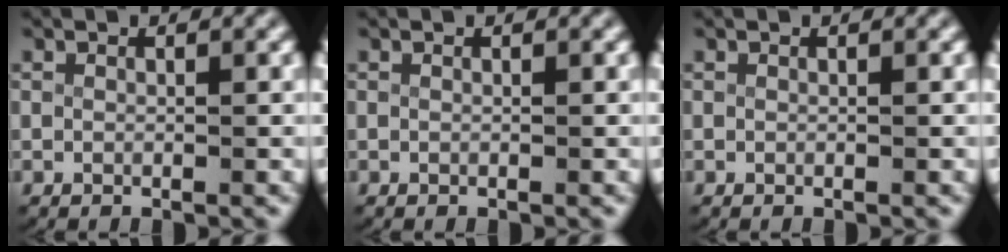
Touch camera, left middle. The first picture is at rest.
{"total": 0.0}
{"total": 0.0}